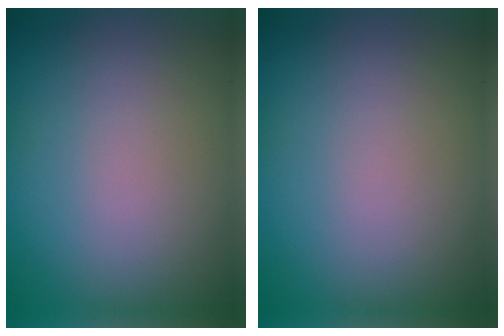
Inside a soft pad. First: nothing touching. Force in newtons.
{"total": 0.0}